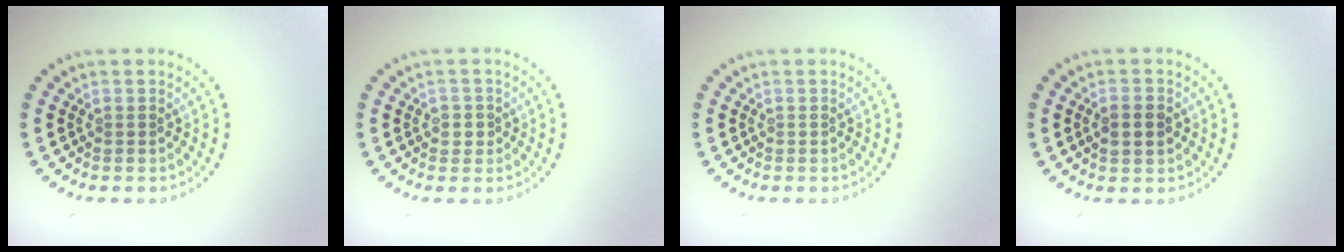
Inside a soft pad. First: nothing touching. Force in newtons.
{"total": 1.3, "press": 1.3, "slide": 0.4}
{"total": 0.0}
{"total": 2.4, "press": 2.4, "slide": 0.1}